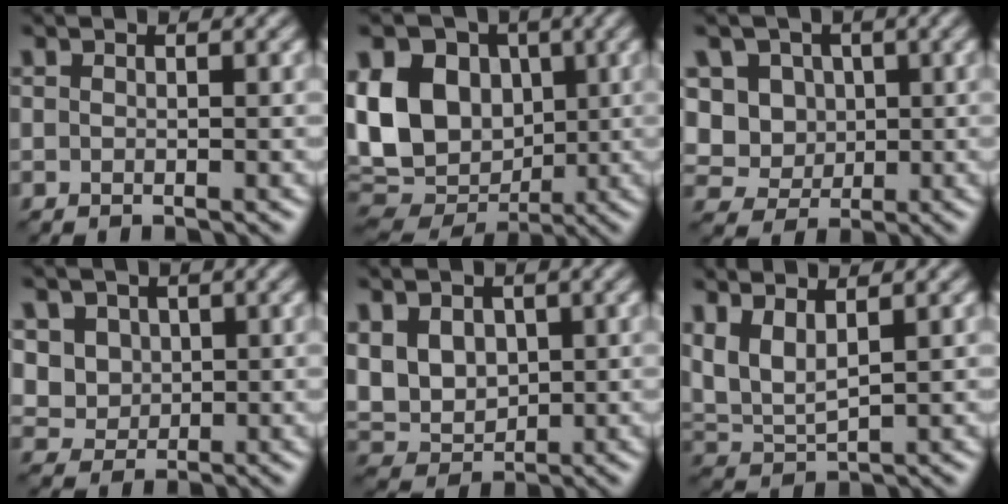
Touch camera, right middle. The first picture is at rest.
{"total": 15.0, "force": [2.3, 11.8, 8.9], "torque": [-0.177, 0.017, 0.029]}
{"total": 7.2, "force": [2.2, 6.2, 2.9], "torque": [-0.053, 0.013, 0.022]}
{"total": 3.9, "force": [1.5, 3.3, 1.5], "torque": [-0.041, 0.001, 0.038]}
{"total": 6.8, "force": [1.7, 5.3, 4.0], "torque": [-0.091, 0.019, 0.030]}
{"total": 4.2, "force": [2.1, 1.7, 3.2], "torque": [-0.080, 0.000, 0.048]}